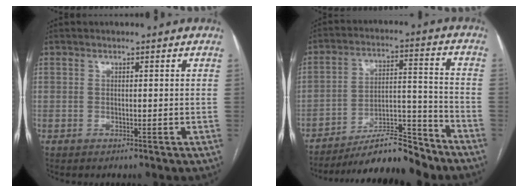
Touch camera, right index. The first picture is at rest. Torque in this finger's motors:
{"motor_torque": [0.19, -0.39, 0.24, 0.03]}